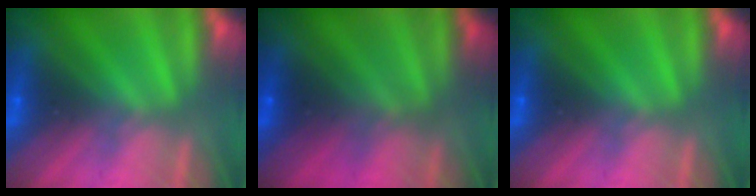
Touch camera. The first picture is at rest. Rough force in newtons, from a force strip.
{"total": 1.9}
{"total": 0.0}